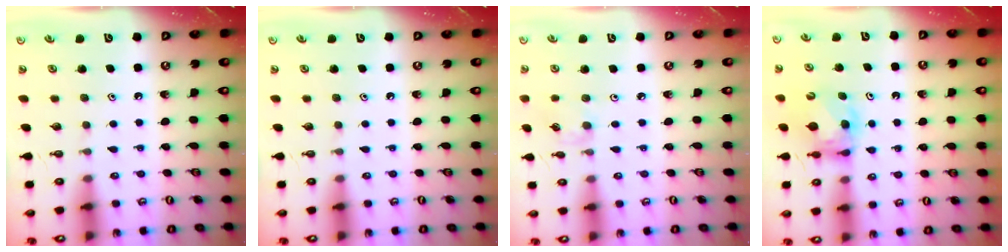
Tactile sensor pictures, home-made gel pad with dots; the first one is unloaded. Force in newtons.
{"total": 0.0}
{"total": 3.4, "press": 3.4, "slide": 0.6}
{"total": 6.6, "press": 6.6, "slide": 0.5}